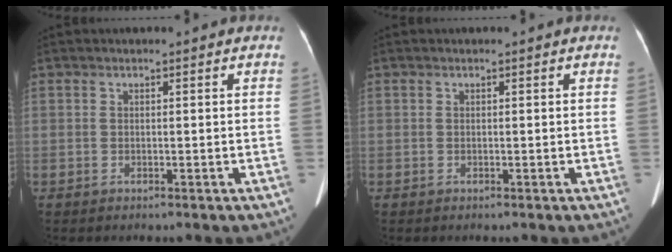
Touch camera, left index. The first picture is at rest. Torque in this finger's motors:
{"motor_torque": [0.00, 0.00, 0.00, 0.00]}